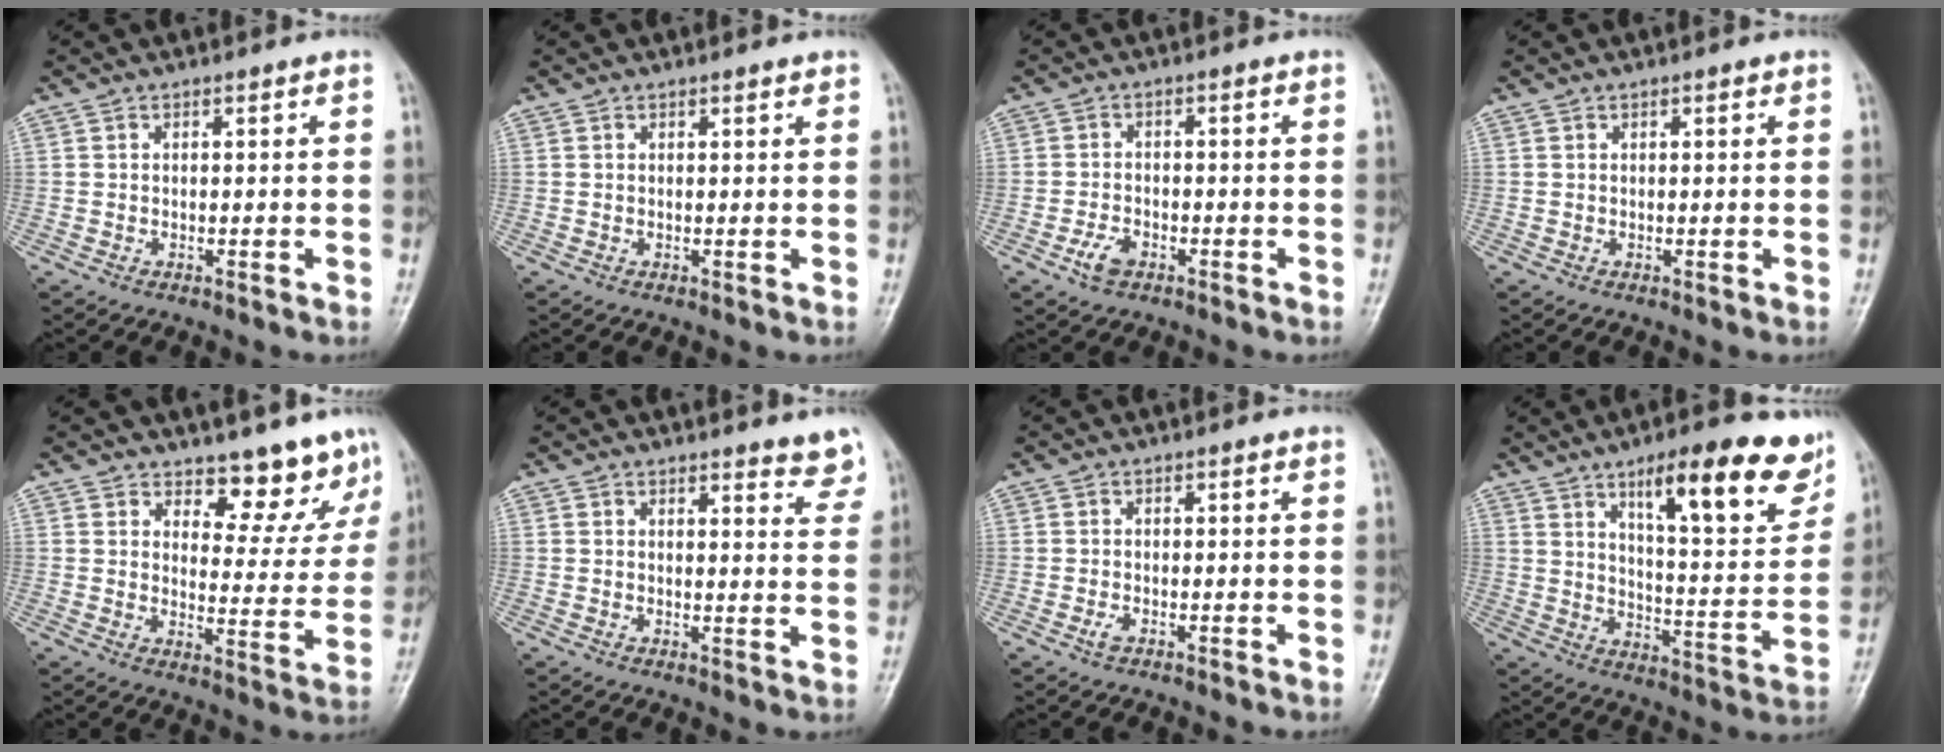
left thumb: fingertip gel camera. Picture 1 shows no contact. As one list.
[{"total": 0.7, "force": [0.5, 0.2, 0.4], "torque": [-0.006, -0.002, 0.006]}, {"total": 3.5, "force": [-1.9, 2.0, 2.1], "torque": [-0.039, 0.010, -0.035]}, {"total": 0.6, "force": [0.3, 0.2, 0.4], "torque": [-0.006, 0.000, 0.004]}, {"total": 9.7, "force": [8.1, 4.2, 3.0], "torque": [0.004, -0.067, 0.102]}, {"total": 4.5, "force": [3.9, 1.2, 2.0], "torque": [-0.005, -0.028, 0.040]}, {"total": 1.1, "force": [-0.5, 0.6, 0.8], "torque": [-0.020, -0.001, -0.012]}, {"total": 18.8, "force": [11.2, 5.5, 14.0], "torque": [-0.152, -0.056, 0.169]}]